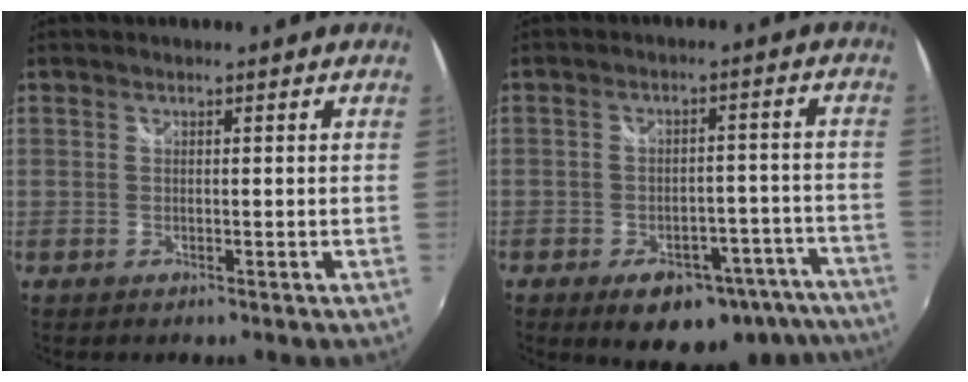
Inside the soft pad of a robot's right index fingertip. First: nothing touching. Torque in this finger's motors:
{"motor_torque": [0.97, -0.74, 0.28, 0.01]}